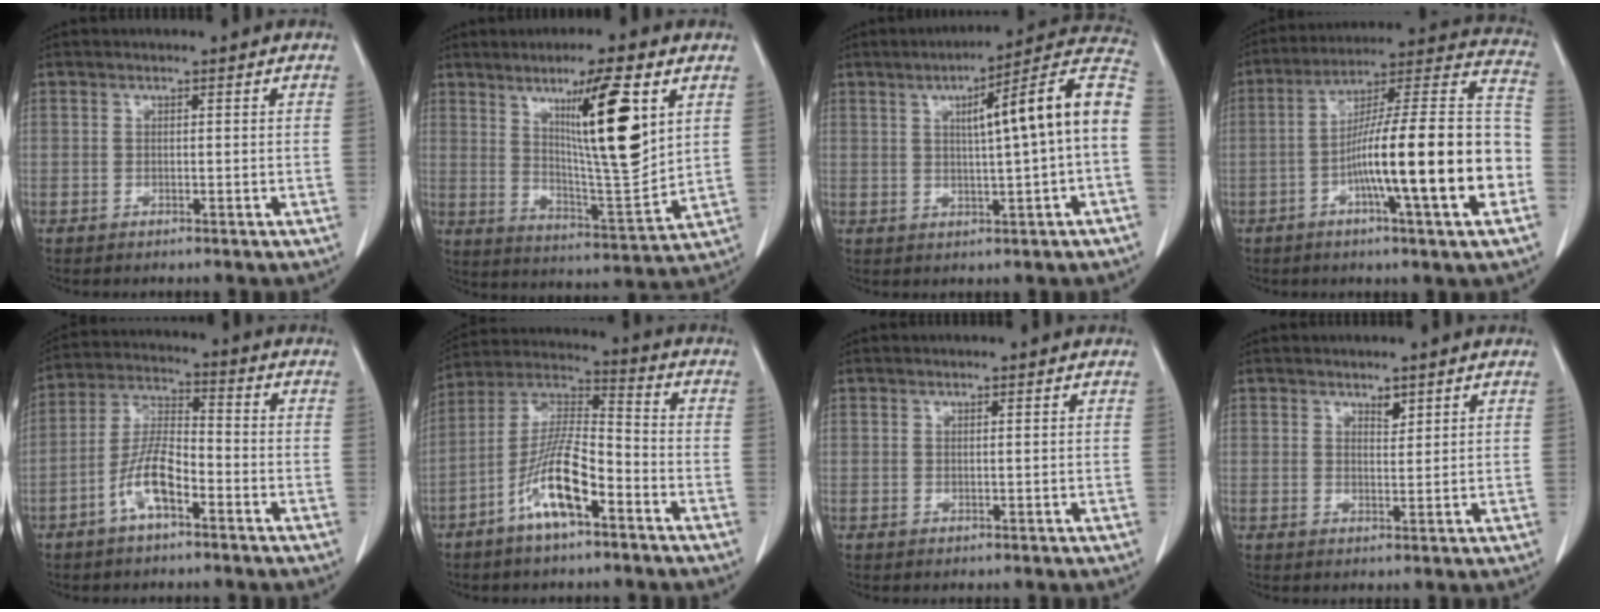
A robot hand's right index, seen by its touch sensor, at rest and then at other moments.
{"total": 14.6, "force": [5.7, 1.3, 13.3], "torque": [-0.214, -0.014, 0.099]}
{"total": 14.1, "force": [1.3, 0.1, 14.0], "torque": [-0.192, 0.033, 0.014]}
{"total": 21.5, "force": [-5.7, 0.9, 20.7], "torque": [-0.282, 0.014, -0.092]}
{"total": 6.1, "force": [-2.8, 2.0, 5.1], "torque": [-0.106, 0.003, -0.055]}
{"total": 12.0, "force": [-6.0, 2.7, 10.0], "torque": [-0.202, 0.005, -0.114]}
{"total": 0.0}
{"total": 1.6, "force": [1.2, 0.6, 0.8], "torque": [-0.010, -0.004, 0.020]}